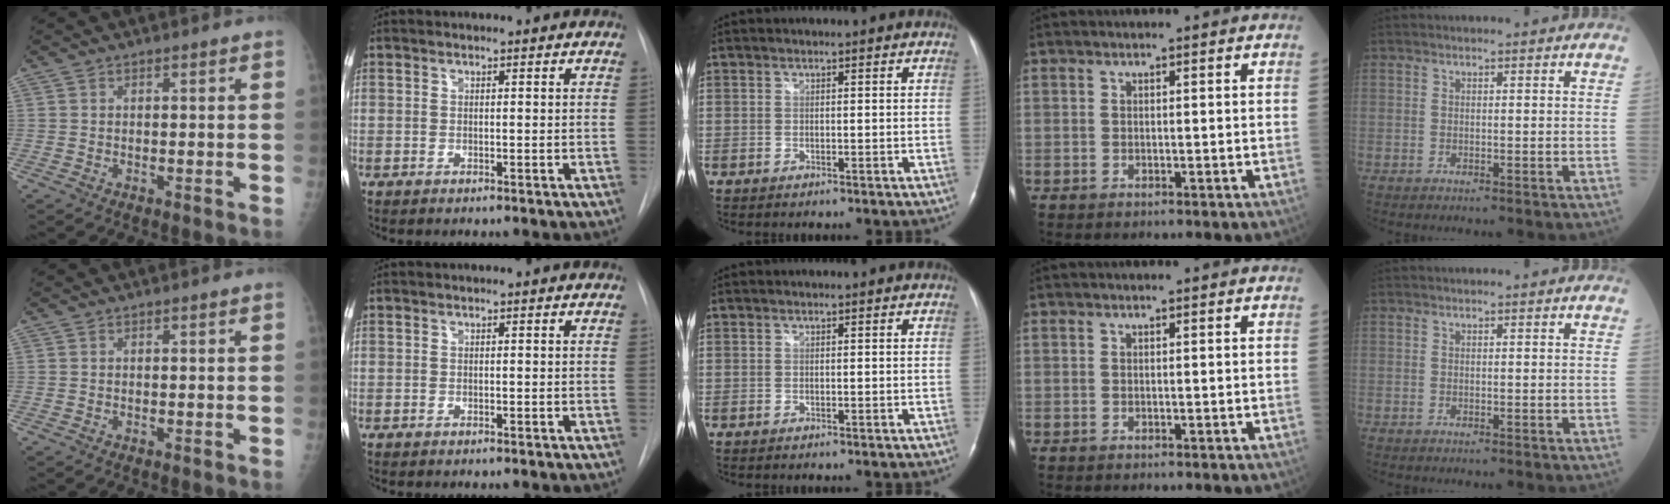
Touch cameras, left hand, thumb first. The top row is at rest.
{}